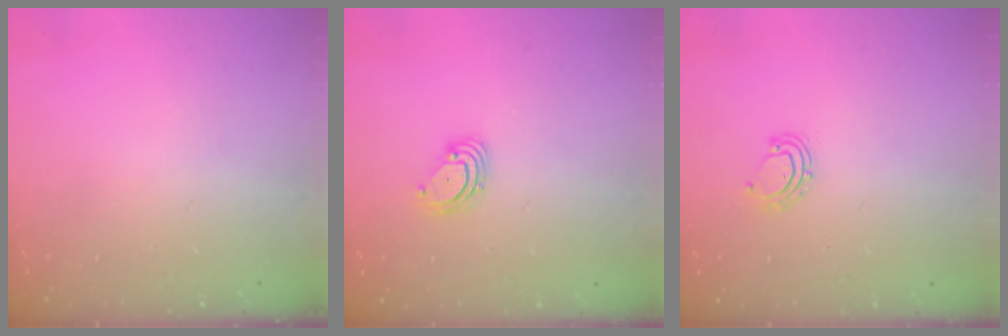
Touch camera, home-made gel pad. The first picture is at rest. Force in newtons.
{"total": 3.4, "press": 3.4, "slide": 0.2}
{"total": 6.5, "press": 6.3, "slide": 1.6}